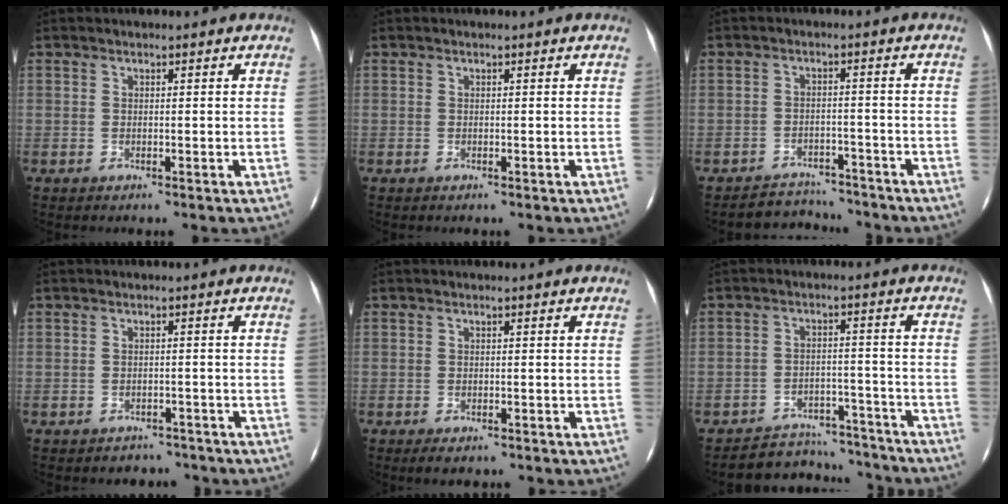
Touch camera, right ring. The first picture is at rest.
{"total": 0.0}
{"total": 9.1, "force": [-8.4, 3.3, 1.4], "torque": [-0.042, 0.021, -0.109]}
{"total": 4.7, "force": [-4.0, 2.5, 0.6], "torque": [-0.007, 0.013, -0.047]}
{"total": 2.1, "force": [-1.5, 0.9, 1.1], "torque": [-0.022, -0.006, -0.024]}
{"total": 15.0, "force": [-13.7, 5.2, 3.1], "torque": [-0.079, 0.036, -0.174]}